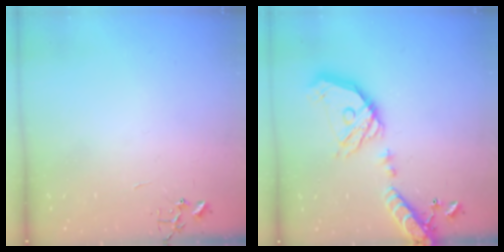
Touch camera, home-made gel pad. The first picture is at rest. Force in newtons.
{"total": 21.8, "press": 21.5, "slide": 3.7}